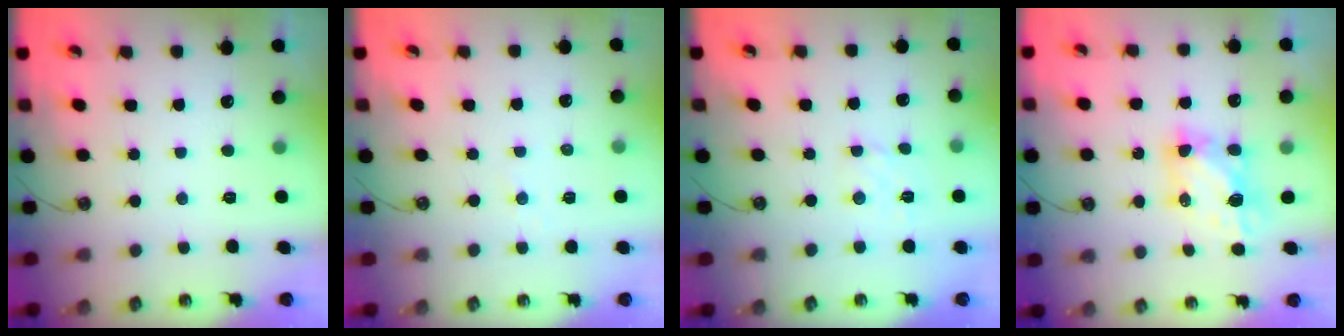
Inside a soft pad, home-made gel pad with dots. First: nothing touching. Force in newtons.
{"total": 2.9, "press": 2.9, "slide": 0.3}
{"total": 1.8, "press": 1.7, "slide": 0.6}
{"total": 6.1, "press": 6.1, "slide": 0.2}